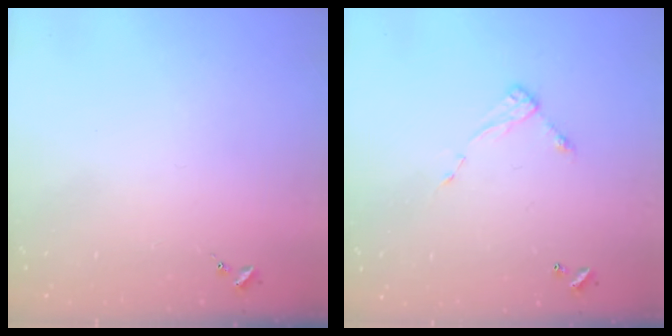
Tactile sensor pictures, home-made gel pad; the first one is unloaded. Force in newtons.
{"total": 6.0, "press": 6.0, "slide": 0.4}